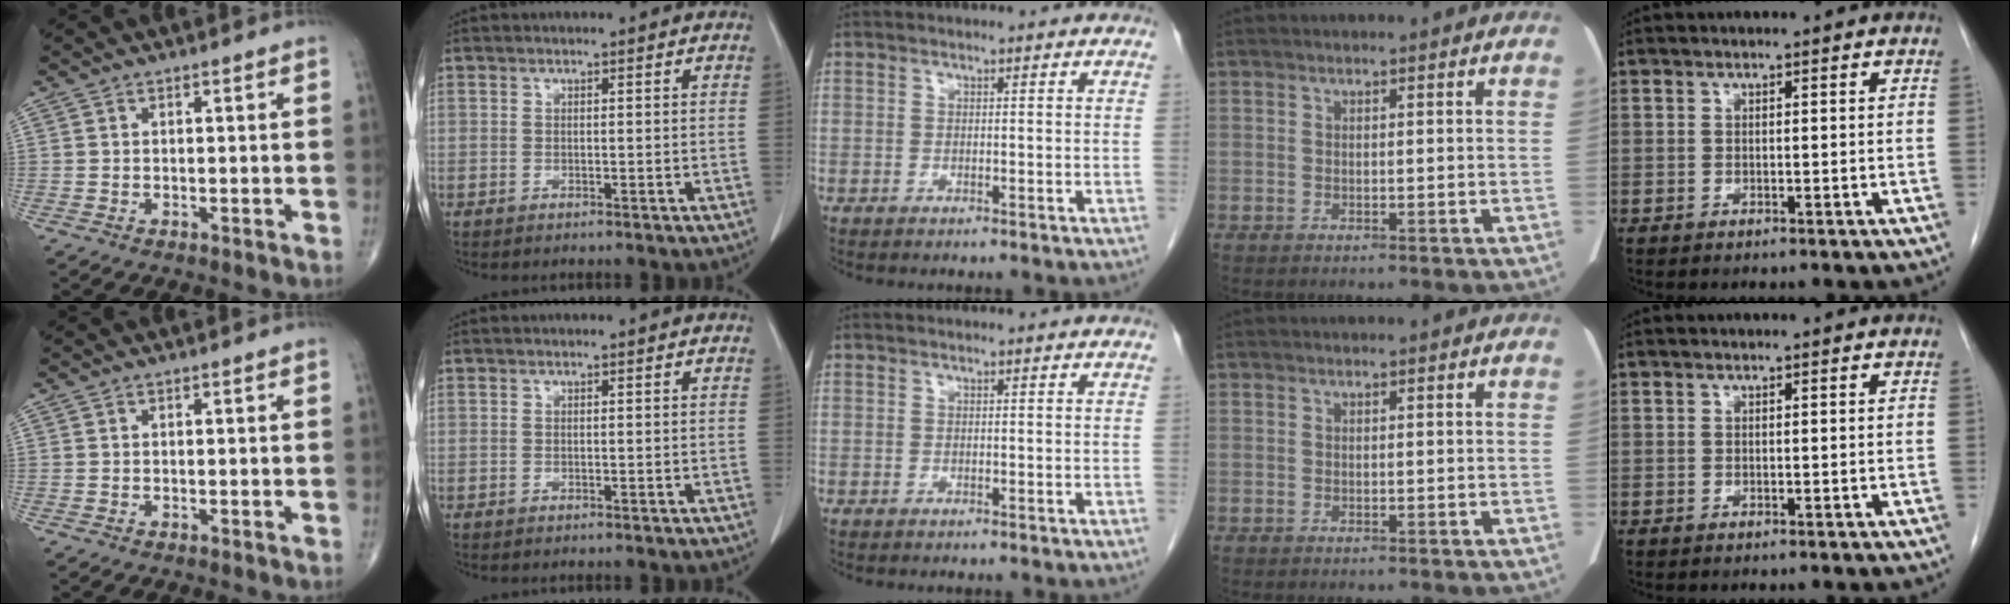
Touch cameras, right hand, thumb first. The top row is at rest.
{}